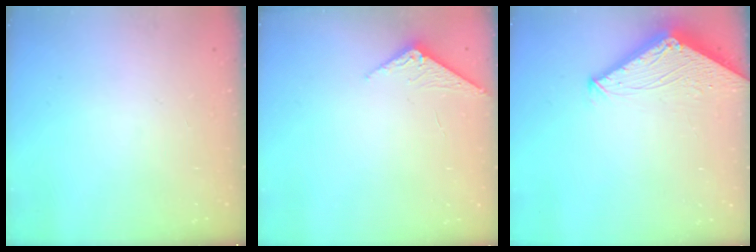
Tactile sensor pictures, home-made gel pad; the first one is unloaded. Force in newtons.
{"total": 2.4, "press": 2.4, "slide": 0.3}
{"total": 4.1, "press": 4.1, "slide": 0.2}